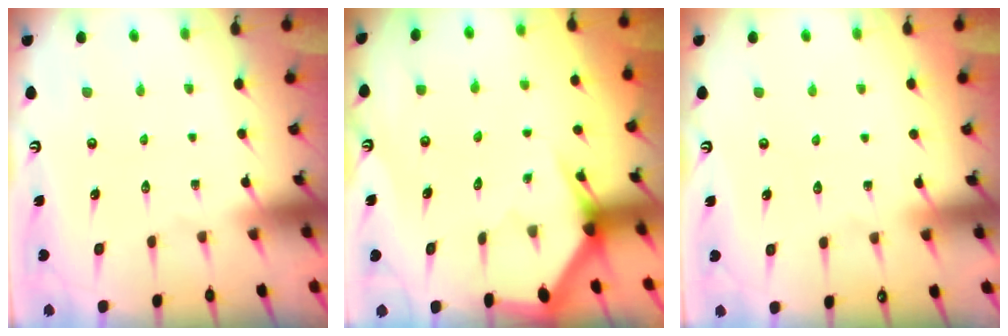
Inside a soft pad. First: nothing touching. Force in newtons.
{"total": 3.0, "press": 3.0, "slide": 0.1}
{"total": 3.3, "press": 3.3, "slide": 0.6}